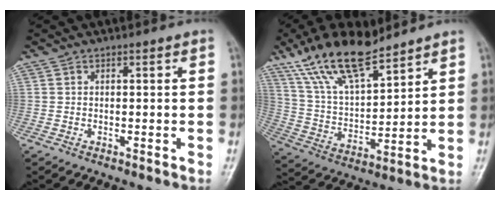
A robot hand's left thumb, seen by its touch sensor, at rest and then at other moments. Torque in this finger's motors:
{"motor_torque": [0.77, 0.67, 1.31, -1.20, 0.13]}